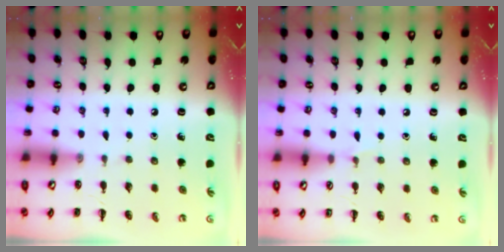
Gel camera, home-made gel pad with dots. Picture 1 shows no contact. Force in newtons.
{"total": 3.3, "press": 3.0, "slide": 1.2}